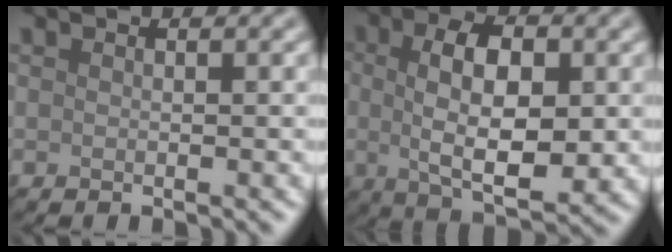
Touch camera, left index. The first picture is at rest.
{"total": 8.2, "force": [0.3, 3.8, 7.3], "torque": [-0.118, 0.001, 0.001]}